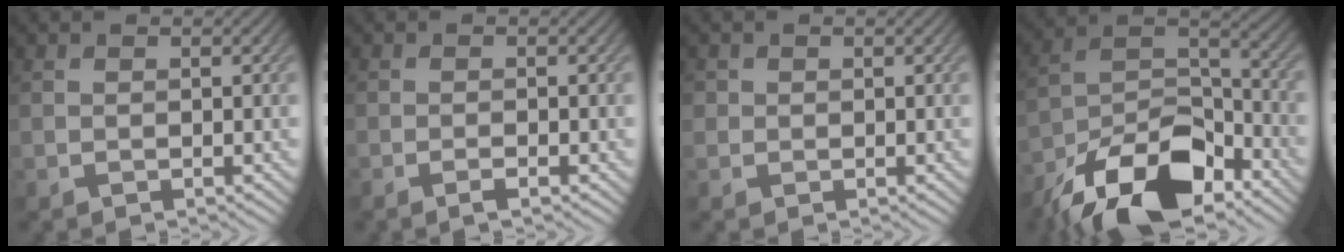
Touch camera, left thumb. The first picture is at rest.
{"total": 1.3, "force": [-0.8, 0.1, 1.0], "torque": [-0.018, 0.003, -0.017]}
{"total": 1.2, "force": [0.3, 1.1, 0.2], "torque": [-0.001, -0.002, 0.001]}
{"total": 15.1, "force": [-10.7, 6.4, 8.5], "torque": [-0.172, -0.012, -0.200]}